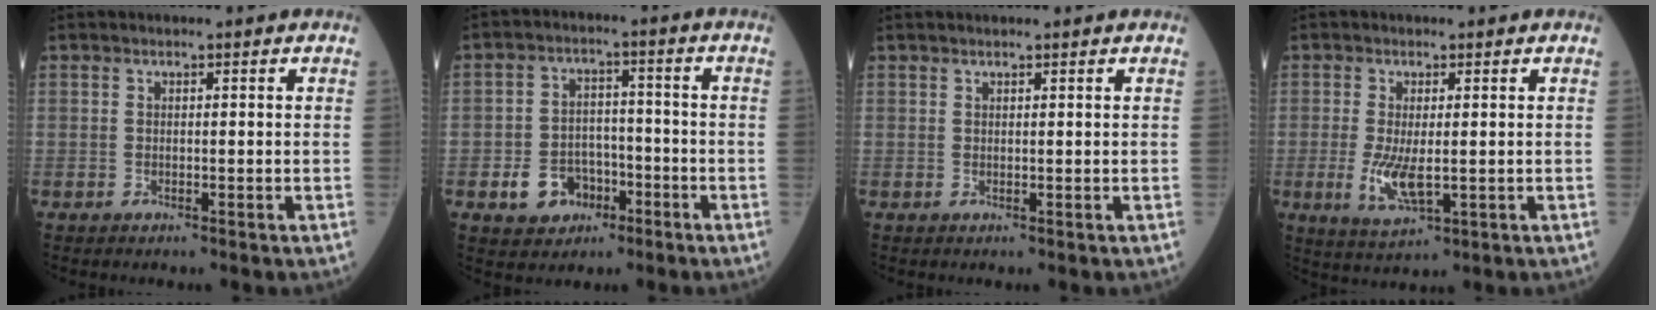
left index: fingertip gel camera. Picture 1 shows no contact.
{"total": 6.8, "force": [-3.1, 5.3, 2.9], "torque": [-0.061, 0.013, -0.047]}
{"total": 1.8, "force": [1.7, 0.1, 0.5], "torque": [-0.008, 0.017, 0.023]}
{"total": 5.1, "force": [-0.6, 1.8, 4.8], "torque": [-0.105, -0.017, -0.007]}